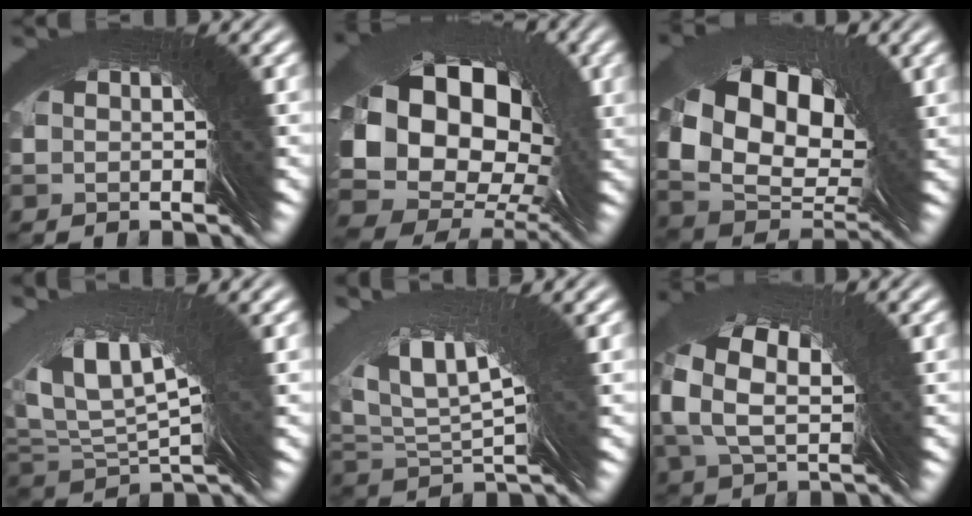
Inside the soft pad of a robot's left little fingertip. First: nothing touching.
{"total": 10.9, "force": [0.3, 9.6, 5.2], "torque": [-0.110, -0.011, -0.004]}
{"total": 7.3, "force": [0.8, 5.6, 4.7], "torque": [-0.076, 0.000, 0.015]}
{"total": 4.2, "force": [2.8, -0.6, 3.1], "torque": [-0.055, 0.040, 0.039]}
{"total": 3.7, "force": [2.6, -0.5, 2.6], "torque": [-0.055, 0.033, 0.038]}
{"total": 2.4, "force": [2.0, 1.3, 0.5], "torque": [-0.024, 0.031, 0.016]}